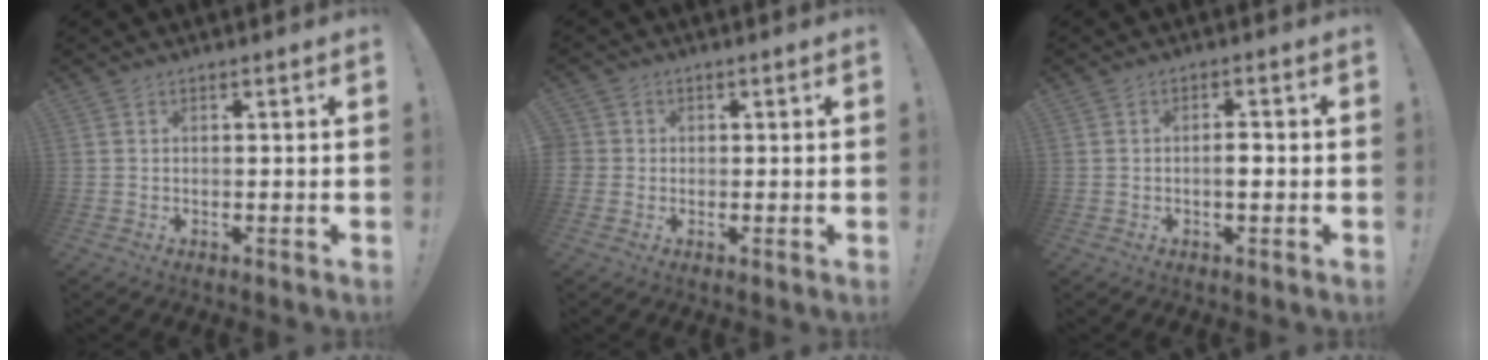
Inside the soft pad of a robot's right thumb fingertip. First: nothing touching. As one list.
[{"total": 2.1, "force": [-0.2, 2.0, 0.5], "torque": [-0.009, 0.006, -0.004]}, {"total": 3.1, "force": [-0.8, 1.0, 2.8], "torque": [-0.035, -0.001, -0.019]}]